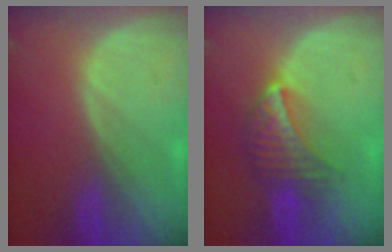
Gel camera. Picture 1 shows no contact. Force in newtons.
{"total": 7.0, "press": 6.2, "slide": 3.3}